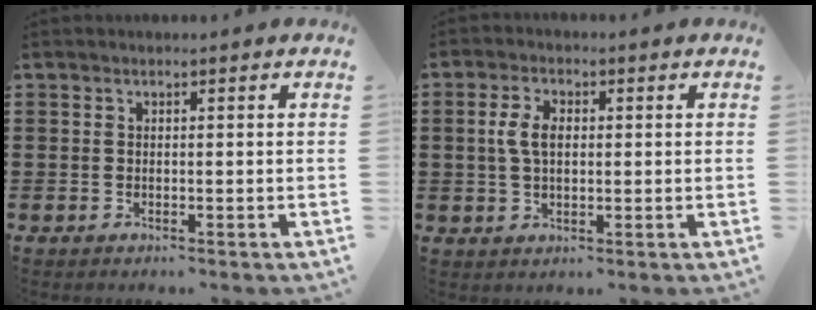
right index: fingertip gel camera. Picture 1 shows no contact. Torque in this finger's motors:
{"motor_torque": [0.66, -0.36, 0.30, 0.15]}